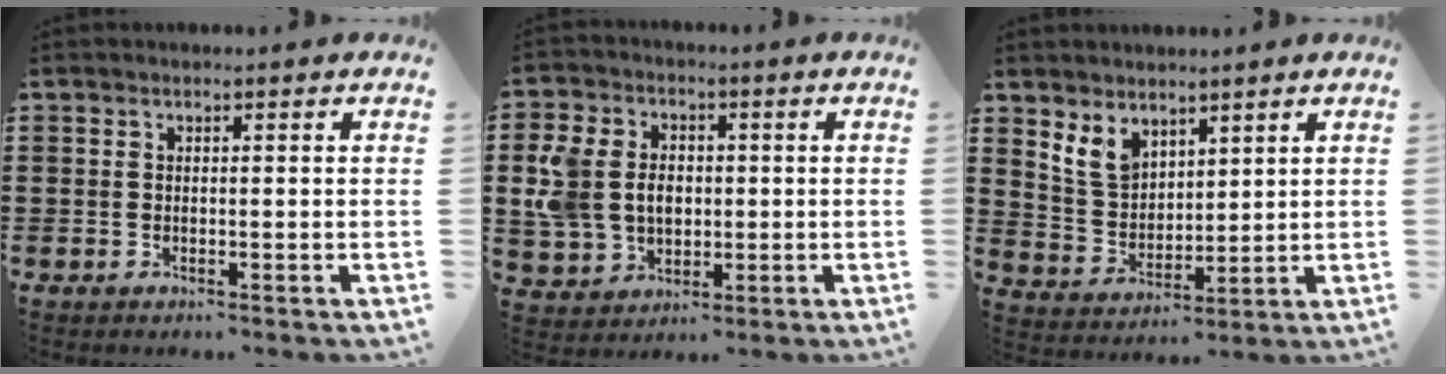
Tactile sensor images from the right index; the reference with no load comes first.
{"total": 7.9, "force": [0.5, 6.6, 4.4], "torque": [-0.134, 0.013, 0.004]}
{"total": 5.7, "force": [3.9, 3.6, 2.1], "torque": [-0.062, 0.003, 0.076]}